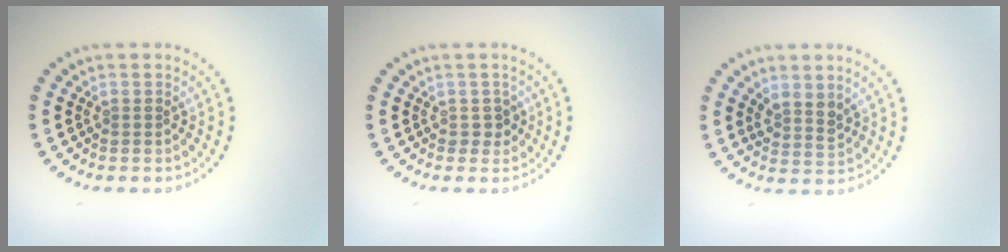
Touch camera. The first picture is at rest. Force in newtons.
{"total": 1.2, "press": 1.0, "slide": 0.6}
{"total": 2.1, "press": 1.7, "slide": 1.2}